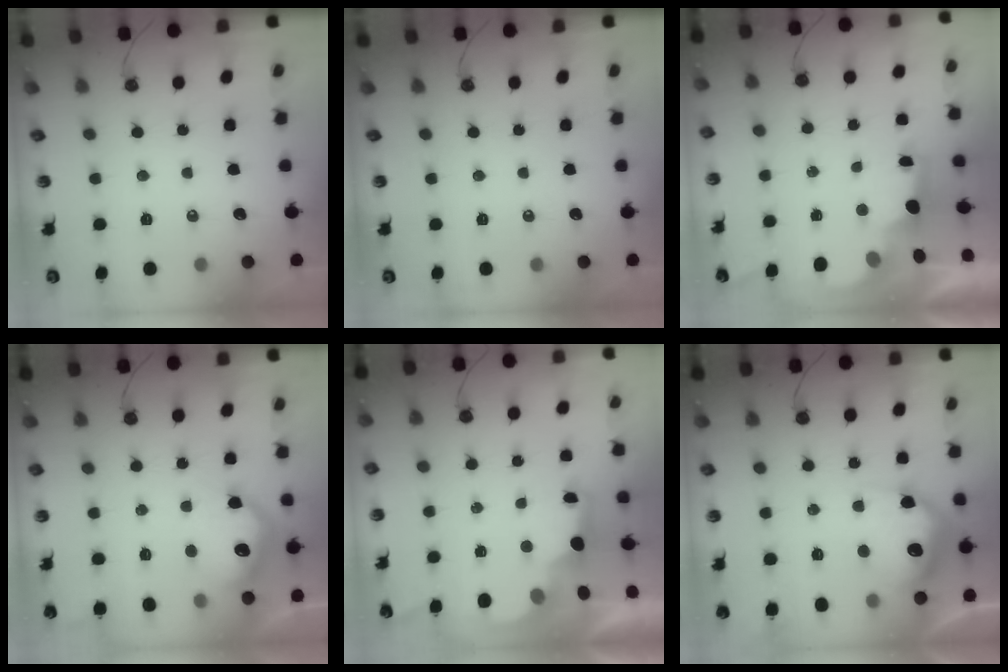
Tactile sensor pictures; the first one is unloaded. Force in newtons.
{"total": 0.0}
{"total": 2.5, "press": 2.4, "slide": 0.7}
{"total": 13.1, "press": 13.0, "slide": 0.9}
{"total": 2.9, "press": 2.8, "slide": 0.9}
{"total": 21.0, "press": 20.9, "slide": 1.3}